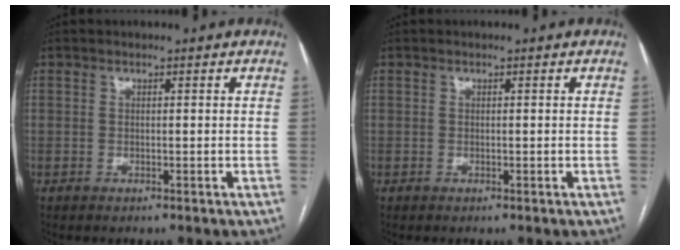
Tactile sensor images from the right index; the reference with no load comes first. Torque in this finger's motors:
{"motor_torque": [-0.07, 0.01, -0.02, 0.01]}